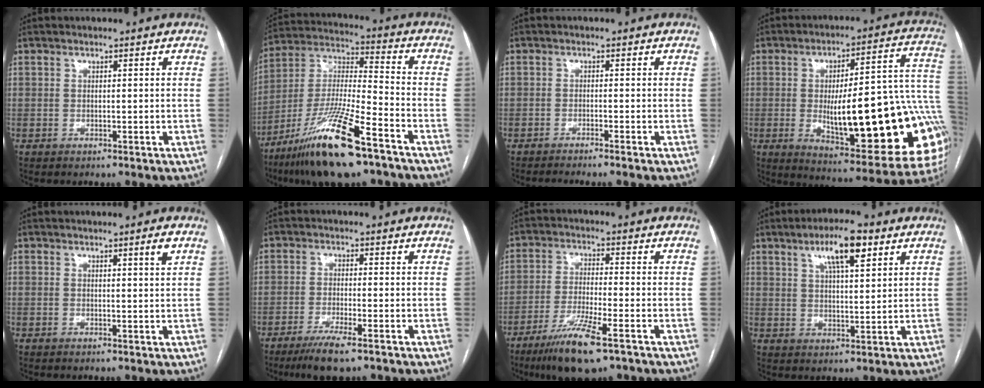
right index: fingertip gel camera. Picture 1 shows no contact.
{"total": 17.9, "force": [-11.1, 1.9, 13.9], "torque": [-0.292, -0.031, -0.204]}
{"total": 3.3, "force": [-2.8, -0.7, 1.6], "torque": [-0.019, 0.000, -0.045]}
{"total": 28.5, "force": [-3.8, 6.7, 27.5], "torque": [-0.286, 0.015, -0.040]}
{"total": 1.7, "force": [1.0, -0.3, 1.3], "torque": [-0.019, -0.007, 0.014]}
{"total": 5.7, "force": [-3.8, 0.4, 4.2], "torque": [-0.079, -0.015, -0.067]}
{"total": 9.8, "force": [-6.1, 0.8, 7.7], "torque": [-0.149, -0.026, -0.106]}
{"total": 8.4, "force": [4.6, 1.8, 6.8], "torque": [-0.122, 0.009, 0.078]}